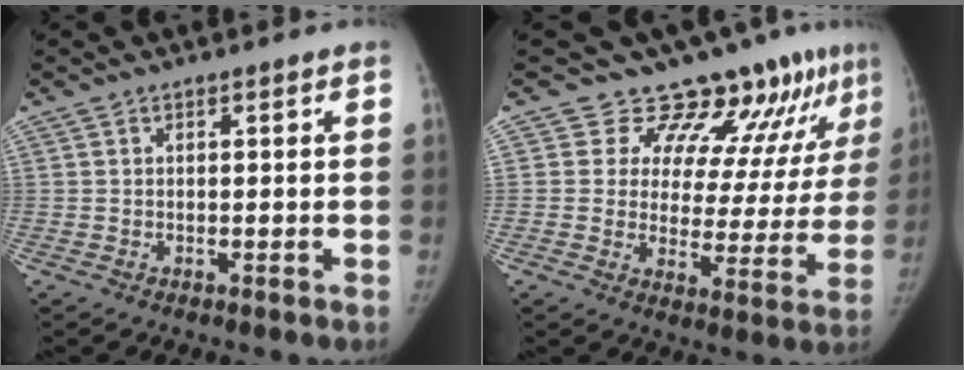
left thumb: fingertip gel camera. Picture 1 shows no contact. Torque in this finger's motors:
{"motor_torque": [0.04, 0.04, -0.15, -0.14, -0.05]}